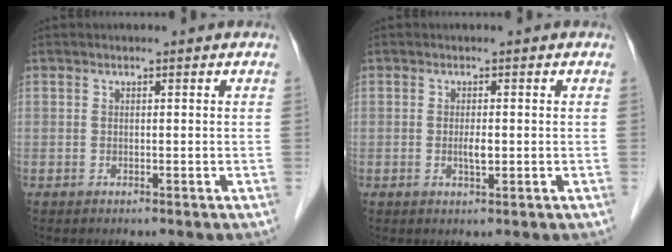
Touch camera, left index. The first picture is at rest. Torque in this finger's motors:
{"motor_torque": [0.24, 0.18, 0.03, 0.04]}